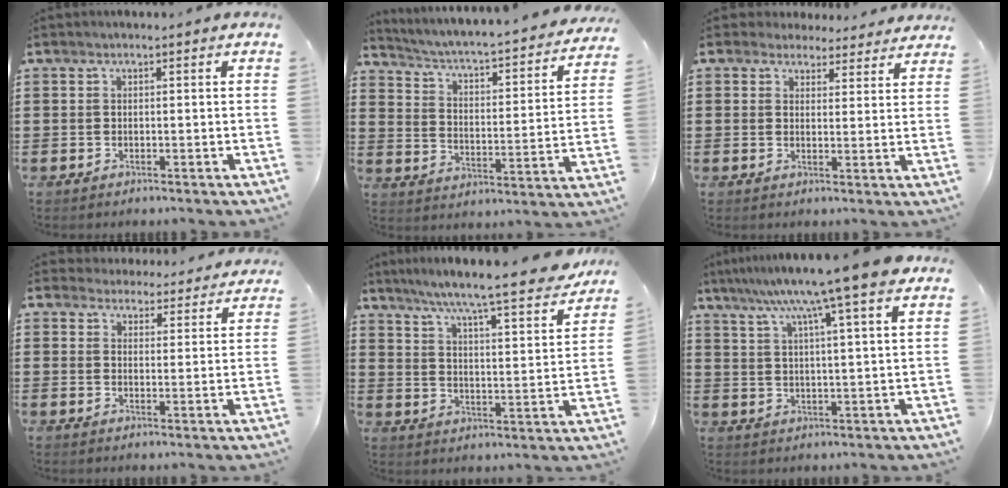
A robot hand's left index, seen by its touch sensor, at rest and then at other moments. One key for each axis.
{"total": 2.6, "fx": 2.2, "fy": -0.1, "fz": 1.4, "tx": -0.043, "ty": -0.032, "tz": 0.024}
{"total": 3.5, "fx": 3.2, "fy": 1.2, "fz": 0.4, "tx": -0.013, "ty": -0.007, "tz": 0.060}
{"total": 4.1, "fx": 4.1, "fy": 0.5, "fz": 0.2, "tx": -0.021, "ty": -0.019, "tz": 0.074}
{"total": 7.0, "fx": 6.2, "fy": -0.8, "fz": 3.2, "tx": -0.080, "ty": -0.052, "tz": 0.096}
{"total": 10.6, "fx": 7.8, "fy": -1.0, "fz": 7.1, "tx": -0.144, "ty": -0.031, "tz": 0.122}